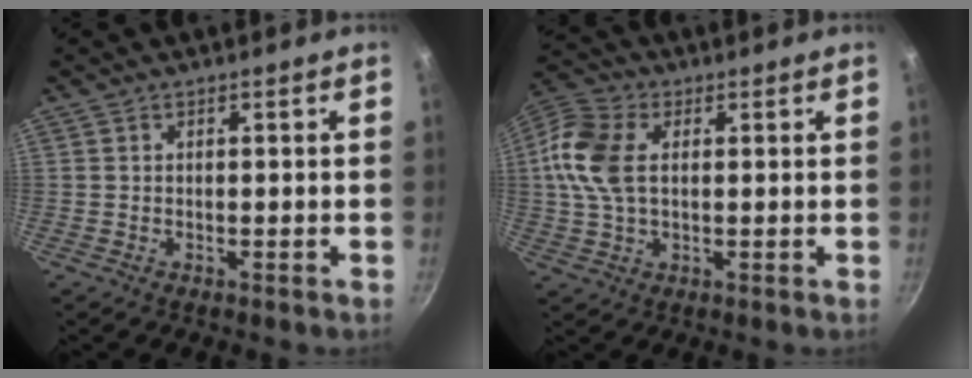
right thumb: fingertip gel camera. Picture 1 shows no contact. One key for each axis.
{"total": 11.4, "fx": 1.6, "fy": 7.1, "fz": 8.8, "tx": -0.174, "ty": 0.017, "tz": 0.018}